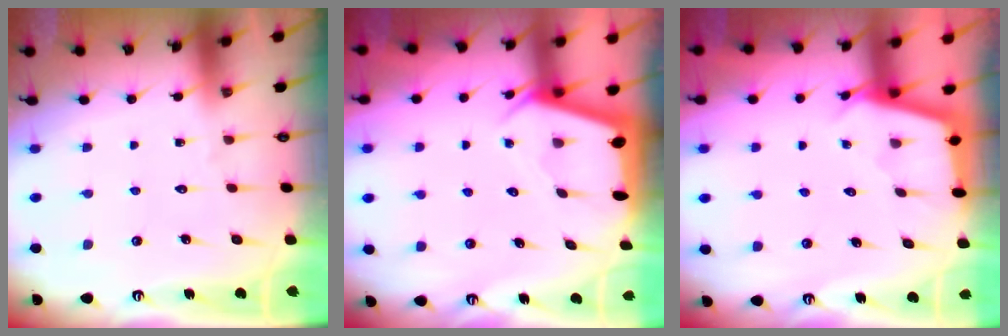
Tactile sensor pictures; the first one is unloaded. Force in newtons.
{"total": 2.5, "press": 2.5, "slide": 0.3}
{"total": 3.0, "press": 3.0, "slide": 0.3}